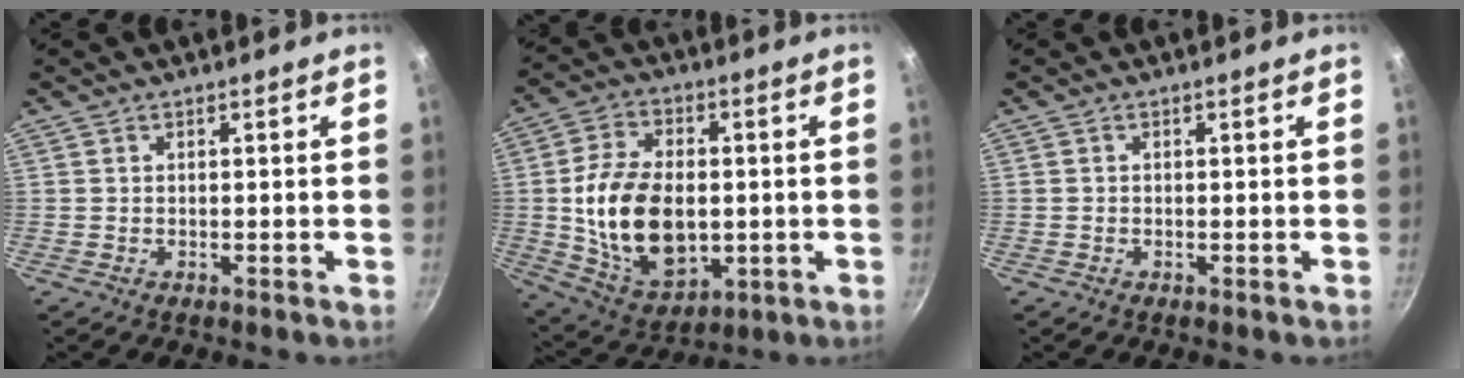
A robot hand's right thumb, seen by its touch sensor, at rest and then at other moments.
{"total": 18.2, "force": [-0.6, 11.8, 13.9], "torque": [-0.228, 0.002, 0.004]}
{"total": 0.0}